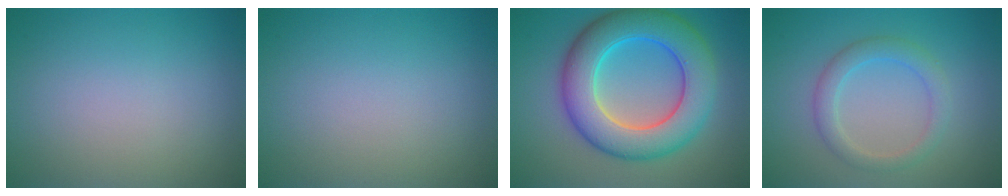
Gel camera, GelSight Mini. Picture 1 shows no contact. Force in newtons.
{"total": 0.0}
{"total": 9.7, "press": 9.7, "slide": 0.1}
{"total": 2.7, "press": 2.6, "slide": 0.3}